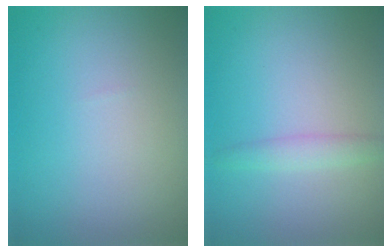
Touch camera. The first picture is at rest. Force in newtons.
{"total": 1.5, "press": 1.5, "slide": 0.2}